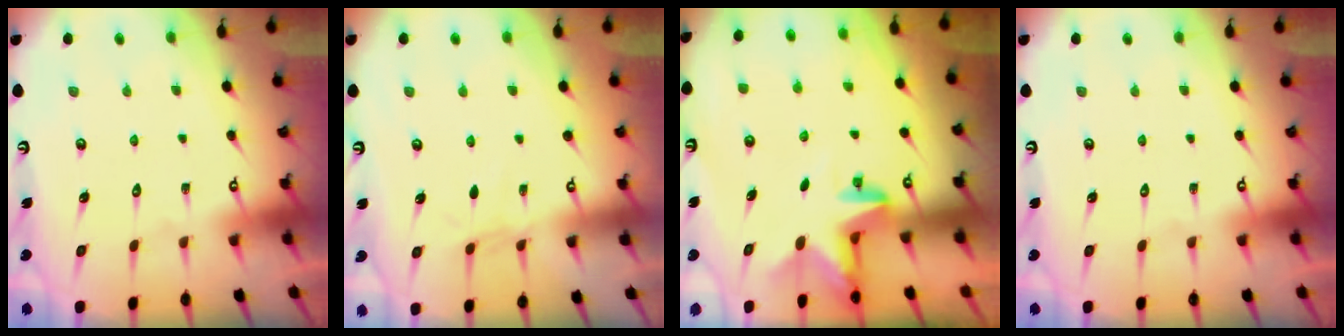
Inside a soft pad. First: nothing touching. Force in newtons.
{"total": 3.4, "press": 3.4, "slide": 0.5}
{"total": 3.4, "press": 3.4, "slide": 0.1}
{"total": 0.0}